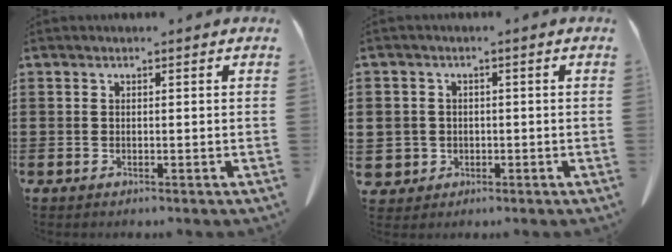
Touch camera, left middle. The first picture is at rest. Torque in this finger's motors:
{"motor_torque": [0.15, -0.09, 0.02, -0.04]}